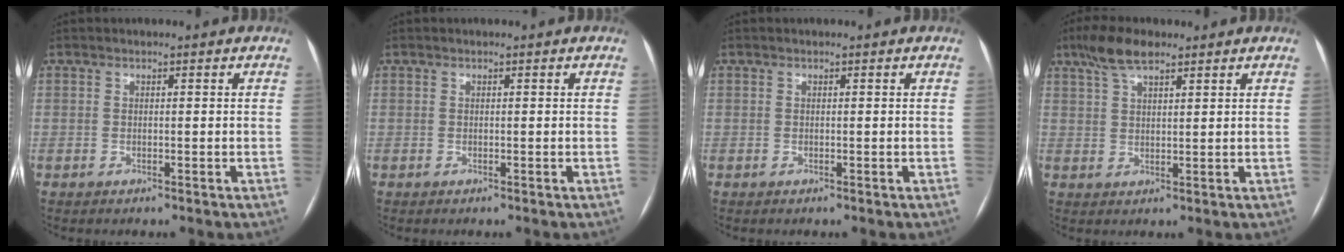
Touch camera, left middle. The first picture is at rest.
{"total": 0.0}
{"total": 0.0}
{"total": 5.9, "force": [4.2, 1.6, 3.8], "torque": [-0.083, 0.019, 0.080]}